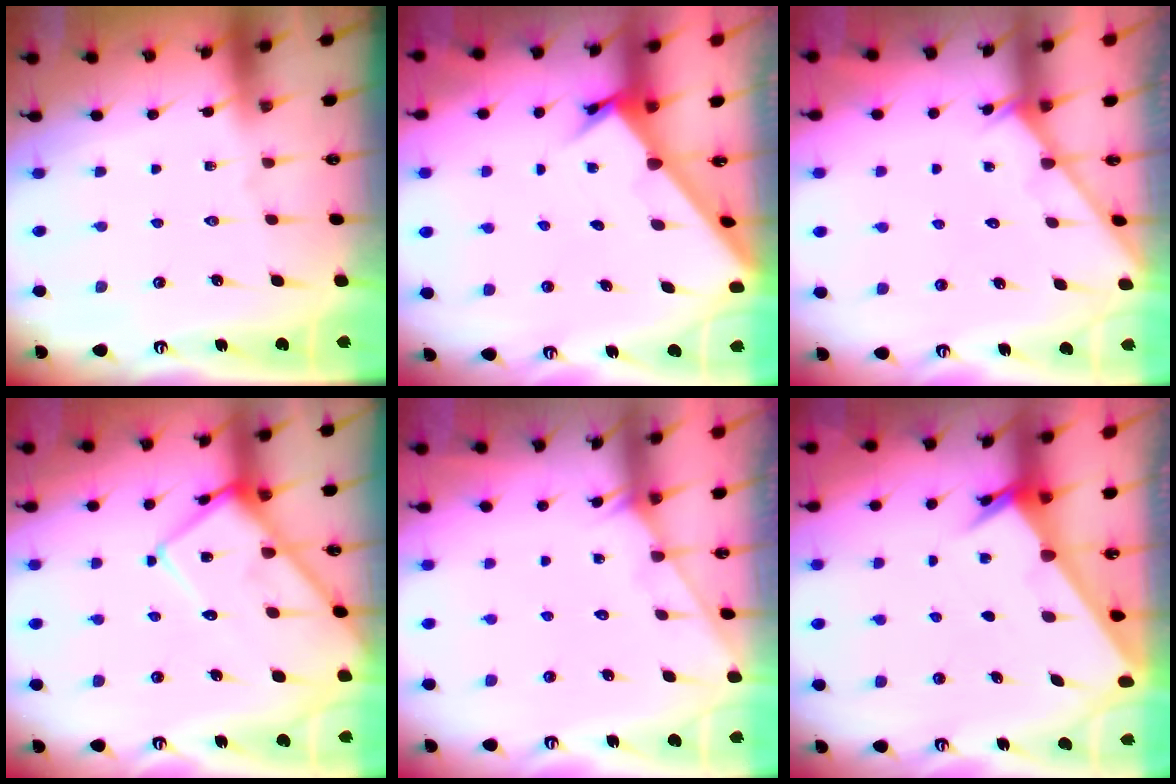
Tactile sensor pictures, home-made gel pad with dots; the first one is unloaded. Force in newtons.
{"total": 2.5, "press": 2.5, "slide": 0.3}
{"total": 2.4, "press": 2.4, "slide": 0.2}
{"total": 14.4, "press": 14.4, "slide": 1.2}
{"total": 1.8, "press": 1.8, "slide": 0.1}
{"total": 2.7, "press": 2.7, "slide": 0.2}